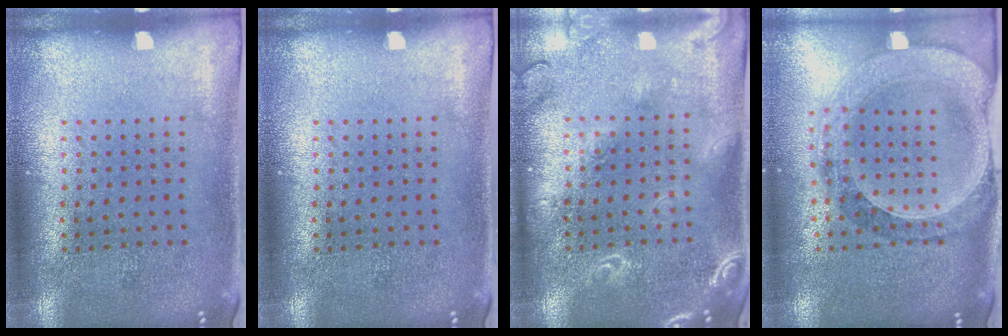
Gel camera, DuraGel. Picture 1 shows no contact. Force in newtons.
{"total": 0.0}
{"total": 1.8, "press": 1.7, "slide": 0.2}
{"total": 1.4, "press": 1.4, "slide": 0.3}